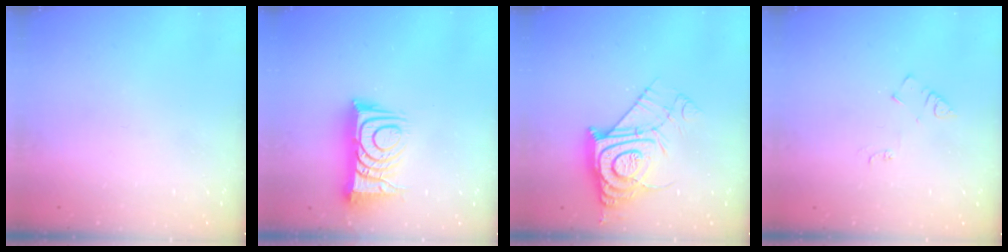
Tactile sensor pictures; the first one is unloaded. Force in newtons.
{"total": 13.1, "press": 13.0, "slide": 1.0}
{"total": 13.6, "press": 13.6, "slide": 1.3}
{"total": 4.8, "press": 4.8, "slide": 0.8}